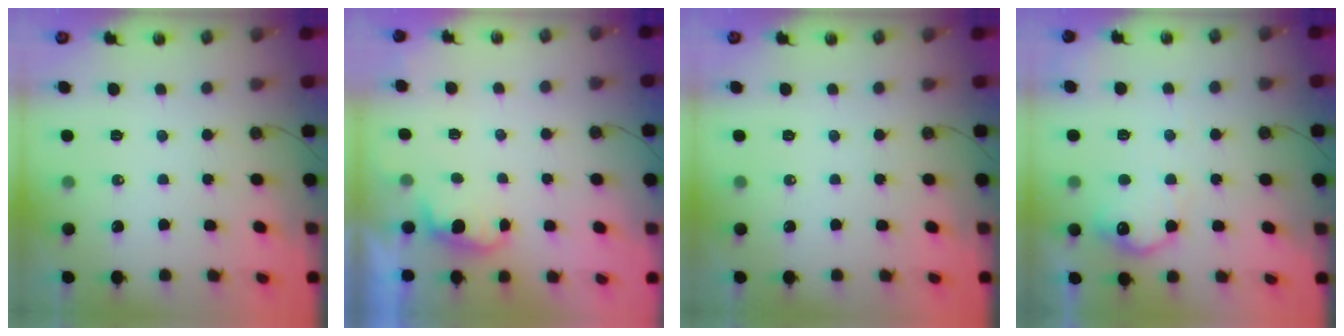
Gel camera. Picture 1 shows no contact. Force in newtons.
{"total": 2.0, "press": 1.8, "slide": 0.8}
{"total": 0.0}
{"total": 11.2, "press": 11.2, "slide": 0.4}